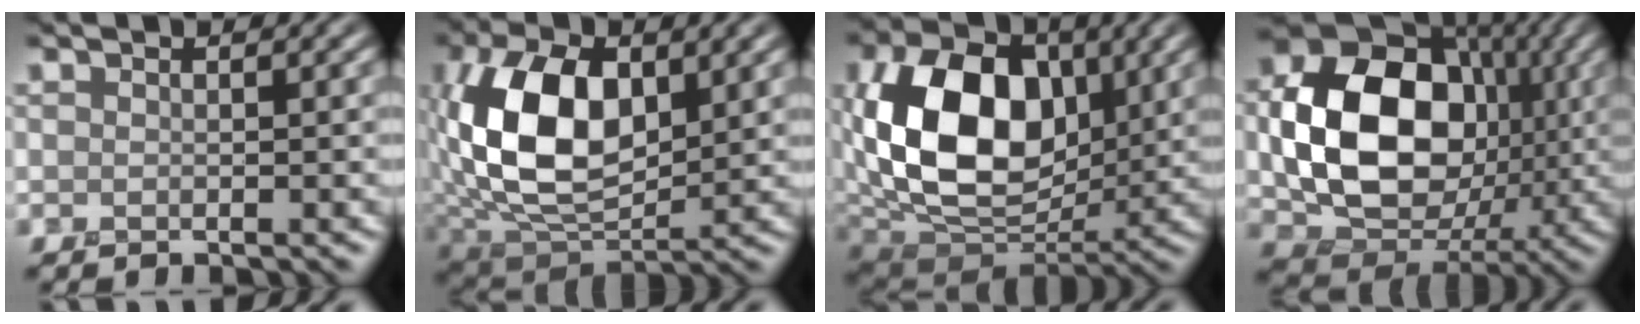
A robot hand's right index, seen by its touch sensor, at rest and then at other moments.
{"total": 10.3, "force": [1.4, 5.9, 8.3], "torque": [-0.172, 0.002, 0.025]}
{"total": 13.7, "force": [1.7, 9.3, 9.9], "torque": [-0.198, 0.004, 0.026]}
{"total": 13.1, "force": [0.1, 9.8, 8.7], "torque": [-0.155, -0.003, 0.000]}